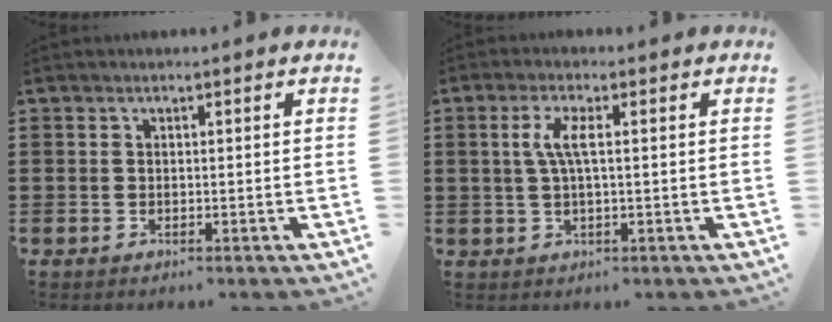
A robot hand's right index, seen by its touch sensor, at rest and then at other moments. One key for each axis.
{"total": 3.8, "fx": 0.4, "fy": 0.5, "fz": 3.8, "tx": -0.087, "ty": -0.006, "tz": 0.000}